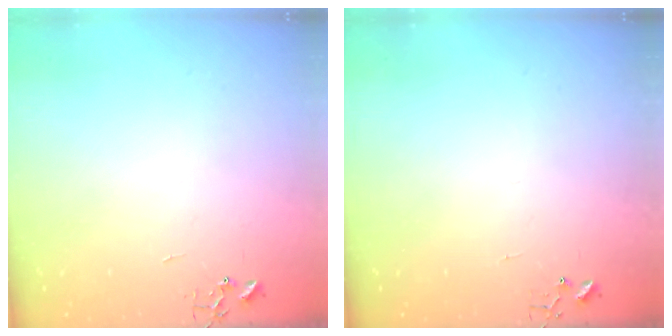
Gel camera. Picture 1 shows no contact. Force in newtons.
{"total": 3.8, "press": 3.8, "slide": 0.5}